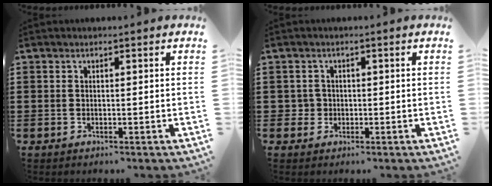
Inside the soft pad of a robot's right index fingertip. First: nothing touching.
{"total": 1.7, "force": [-0.3, 1.6, 0.3], "torque": [-0.013, 0.006, -0.008]}